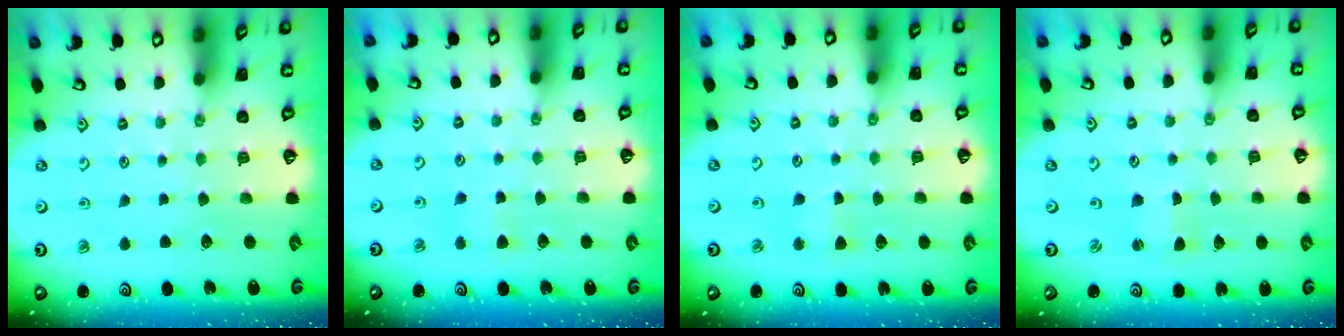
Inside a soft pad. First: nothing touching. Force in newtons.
{"total": 4.8, "press": 4.7, "slide": 0.7}
{"total": 2.2, "press": 2.2, "slide": 0.2}
{"total": 1.1, "press": 1.1, "slide": 0.1}